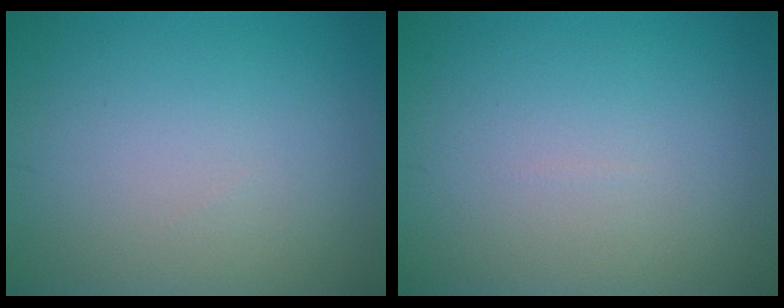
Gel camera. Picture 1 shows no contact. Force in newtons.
{"total": 0.0}